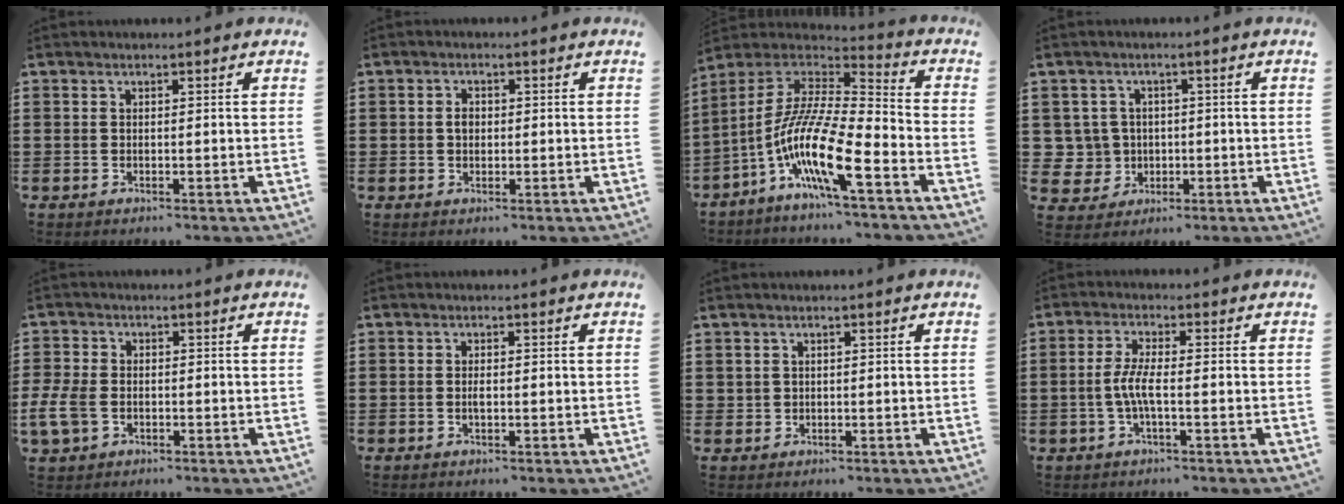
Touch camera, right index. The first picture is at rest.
{"total": 1.6, "force": [0.0, 1.0, 1.2], "torque": [-0.025, 0.005, -0.001]}
{"total": 15.2, "force": [-7.9, 2.5, 12.7], "torque": [-0.277, -0.020, -0.156]}
{"total": 4.4, "force": [-0.1, 4.3, 0.7], "torque": [-0.043, 0.008, -0.004]}
{"total": 4.7, "force": [-1.7, 3.1, 3.1], "torque": [-0.091, -0.009, -0.037]}
{"total": 1.3, "force": [-0.2, 0.4, 1.2], "torque": [-0.023, -0.002, -0.003]}
{"total": 0.8, "force": [0.3, 0.7, 0.1], "torque": [-0.005, 0.003, 0.005]}
{"total": 4.3, "force": [-1.1, 0.5, 4.1], "torque": [-0.103, -0.010, -0.032]}